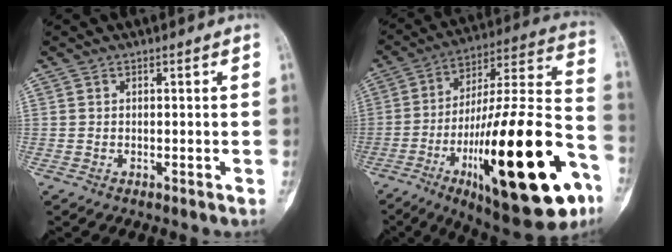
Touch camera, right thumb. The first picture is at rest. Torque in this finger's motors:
{"motor_torque": [3.37, 1.64, 1.48, -1.29, 0.81]}